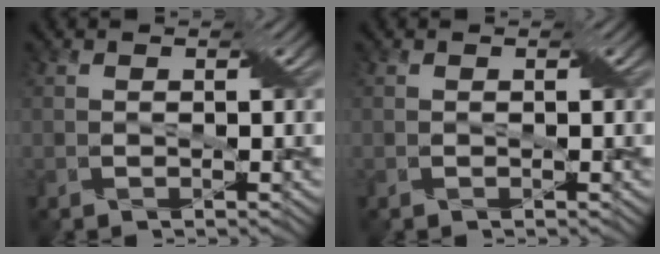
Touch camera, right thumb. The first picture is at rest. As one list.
[{"total": 0.0}]